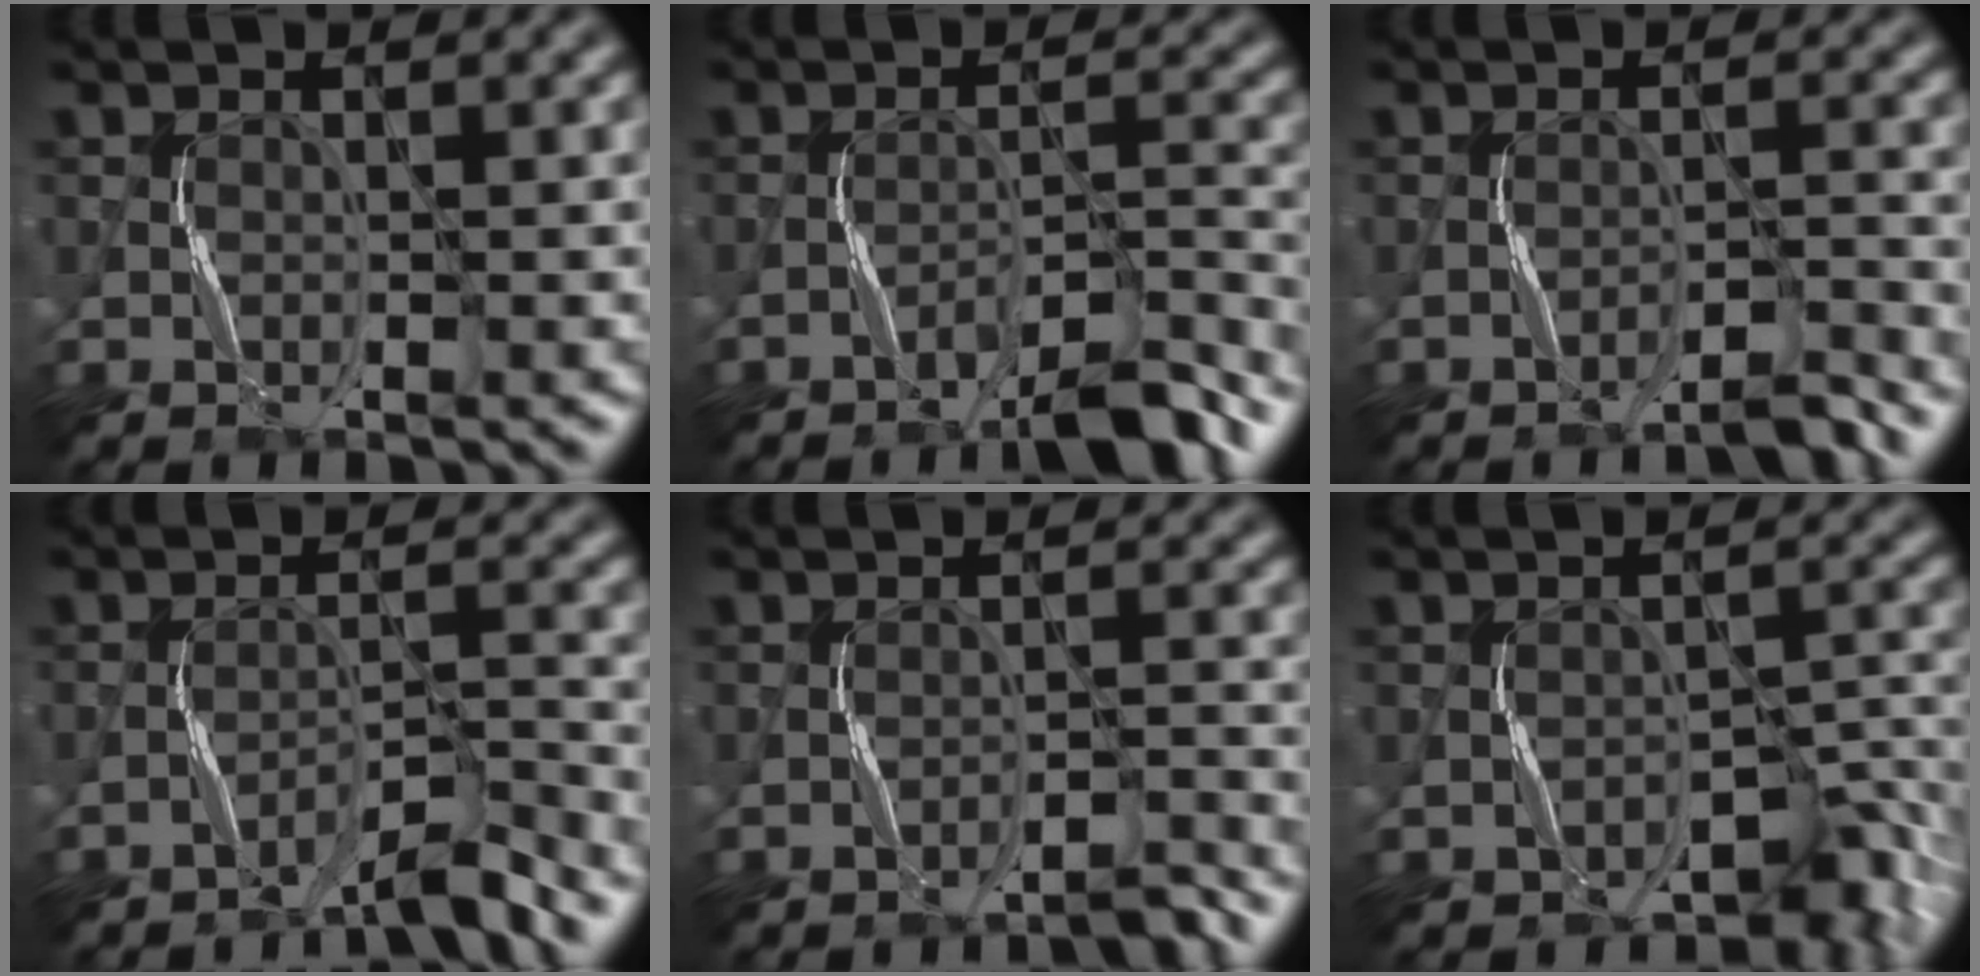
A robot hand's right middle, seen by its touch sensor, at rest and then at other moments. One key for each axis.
{"total": 4.6, "fx": -4.0, "fy": 0.2, "fz": 2.3, "tx": -0.034, "ty": 0.015, "tz": -0.065}
{"total": 2.3, "fx": -2.2, "fy": -0.1, "fz": 0.6, "tx": -0.008, "ty": 0.010, "tz": -0.040}
{"total": 3.4, "fx": -3.2, "fy": -0.1, "fz": 1.1, "tx": -0.016, "ty": 0.012, "tz": -0.059}
{"total": 2.1, "fx": -2.0, "fy": 0.0, "fz": 0.4, "tx": -0.005, "ty": 0.008, "tz": -0.034}
{"total": 5.2, "fx": -3.7, "fy": 2.5, "fz": 2.7, "tx": -0.019, "ty": -0.006, "tz": -0.054}